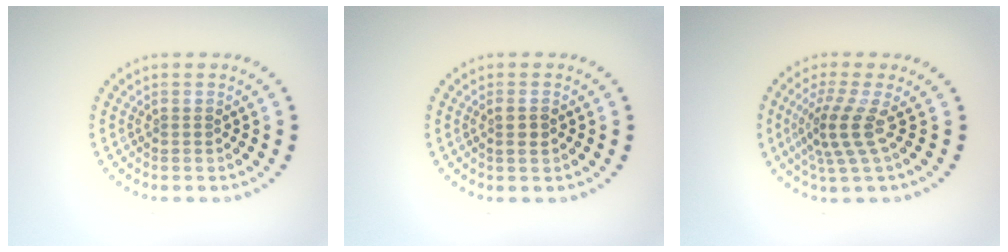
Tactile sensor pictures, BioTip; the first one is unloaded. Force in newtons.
{"total": 1.2, "press": 1.1, "slide": 0.4}
{"total": 3.3, "press": 2.4, "slide": 2.4}